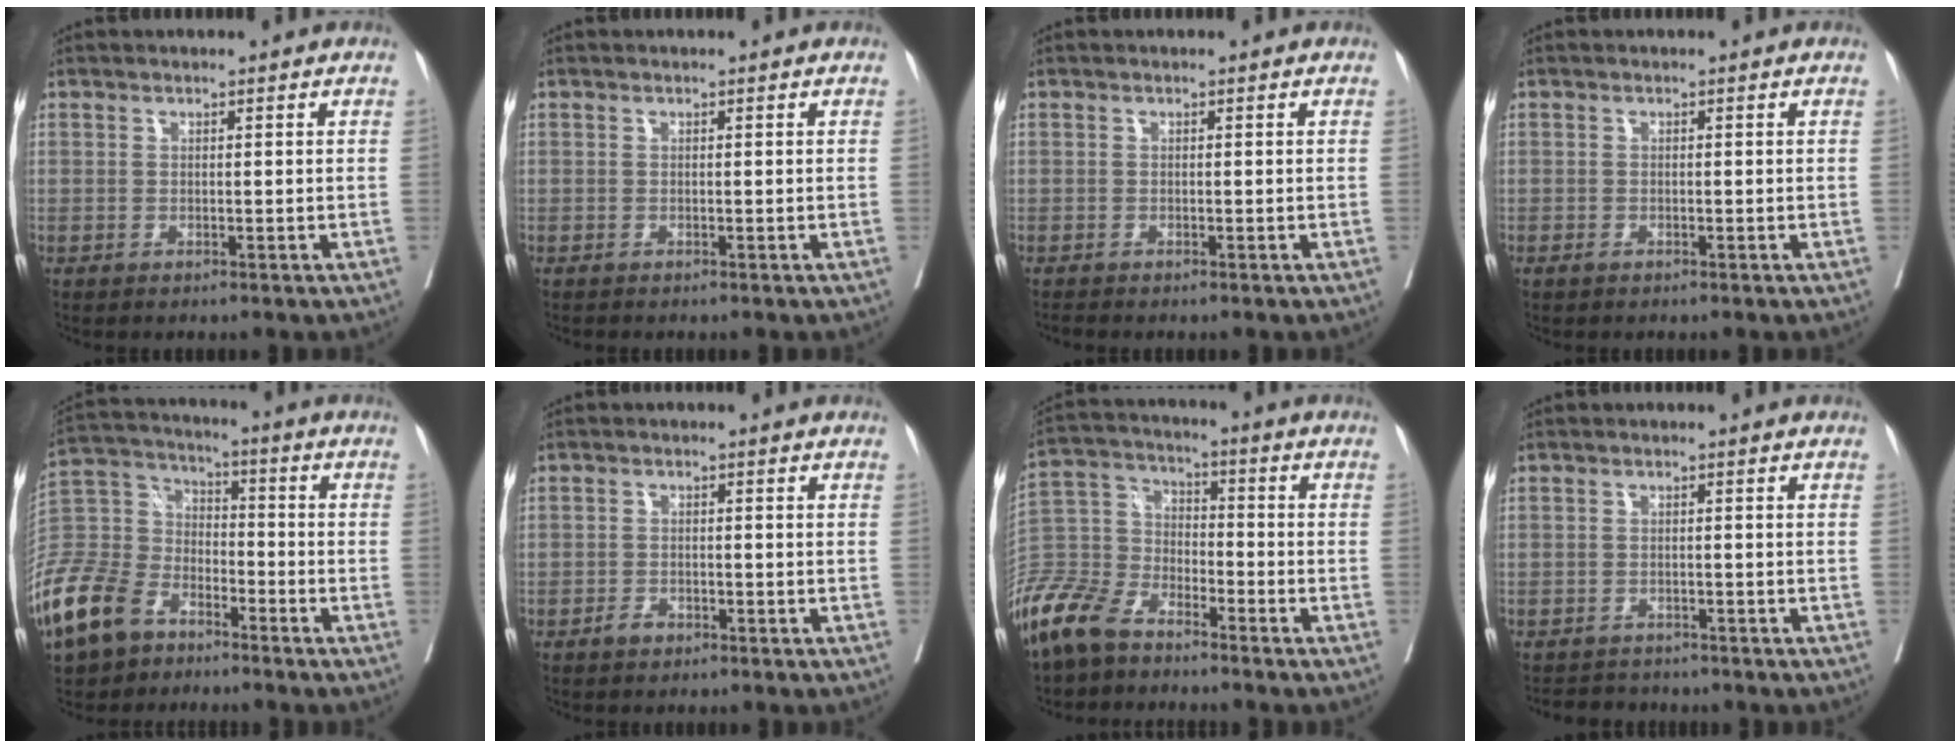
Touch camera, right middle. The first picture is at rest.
{"total": 0.0}
{"total": 0.5, "force": [-0.5, -0.1, 0.0], "torque": [-0.008, -0.004, -0.013]}
{"total": 0.5, "force": [-0.4, 0.2, 0.2], "torque": [-0.008, -0.001, -0.008]}
{"total": 19.3, "force": [-12.8, 11.2, 9.2], "torque": [-0.254, -0.007, -0.245]}
{"total": 1.7, "force": [-1.2, 0.9, 0.7], "torque": [-0.013, 0.002, -0.020]}
{"total": 12.4, "force": [-9.9, 5.5, 5.1], "torque": [-0.116, -0.005, -0.201]}
{"total": 3.9, "force": [-3.6, 1.3, 0.1], "torque": [-0.001, -0.006, -0.055]}